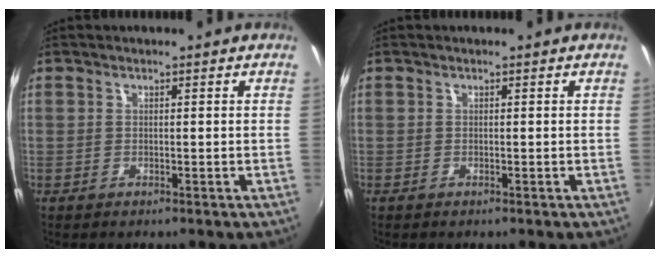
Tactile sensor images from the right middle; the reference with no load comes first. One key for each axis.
{"total": 0.0}